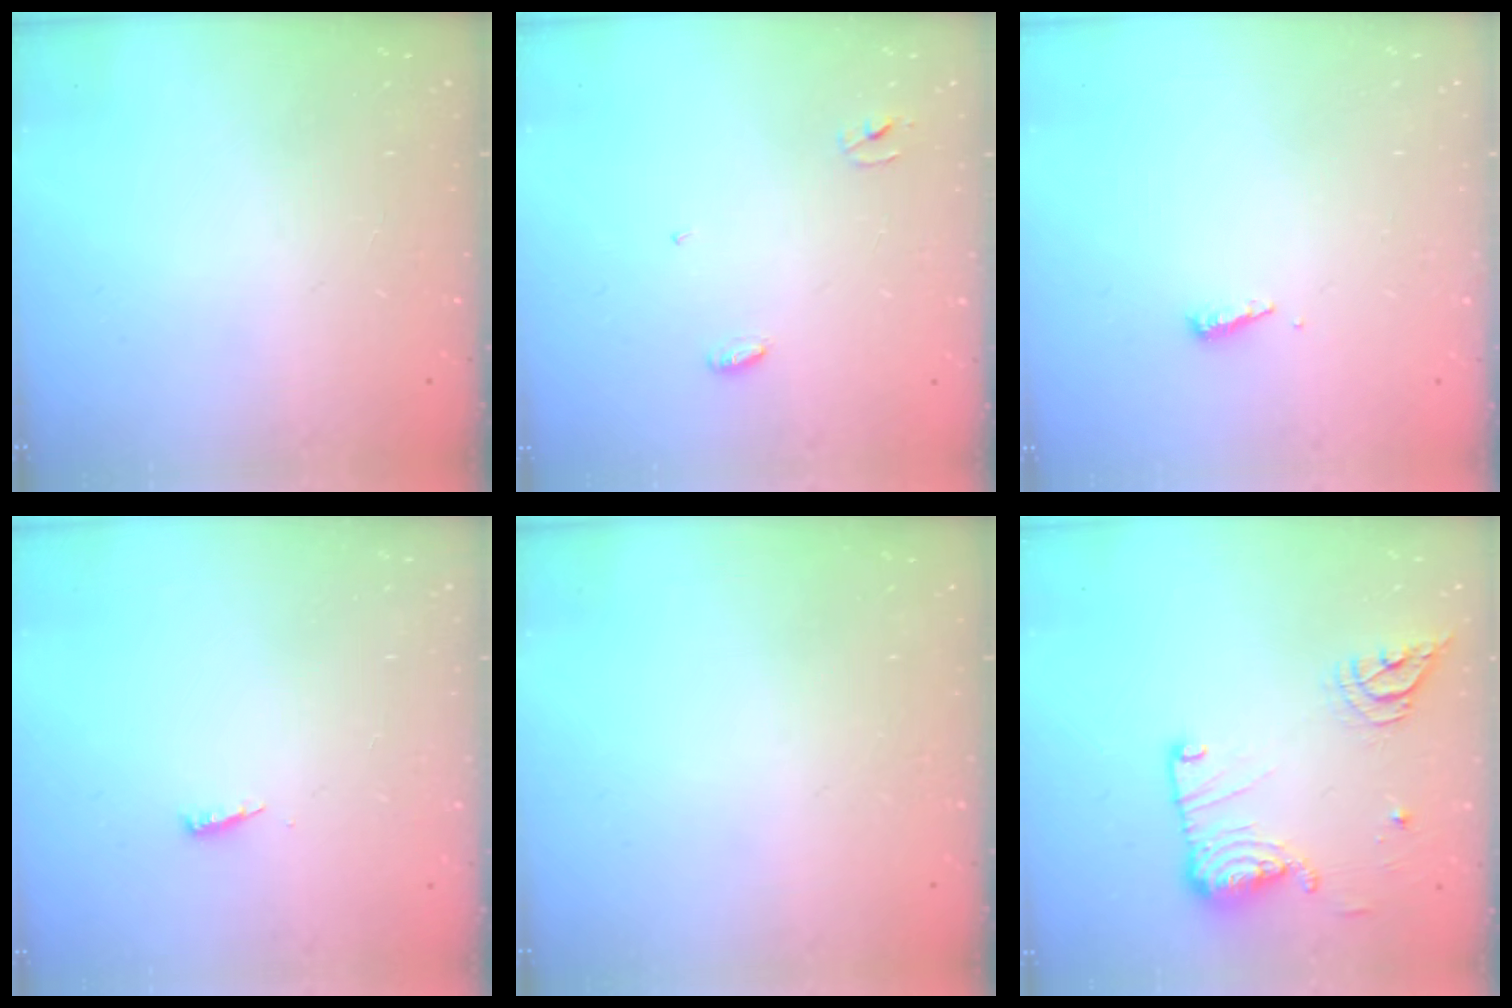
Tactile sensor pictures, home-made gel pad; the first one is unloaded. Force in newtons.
{"total": 3.2, "press": 3.2, "slide": 0.3}
{"total": 4.0, "press": 4.0, "slide": 0.4}
{"total": 3.5, "press": 3.4, "slide": 0.3}
{"total": 0.0}
{"total": 15.8, "press": 15.0, "slide": 4.9}